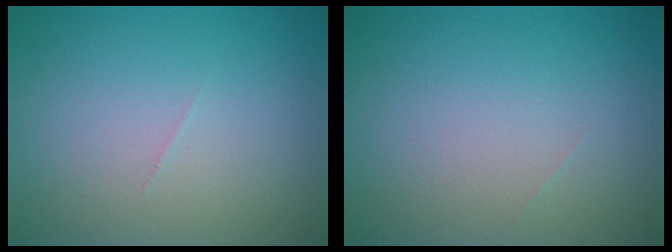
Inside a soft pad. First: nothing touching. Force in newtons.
{"total": 0.0}